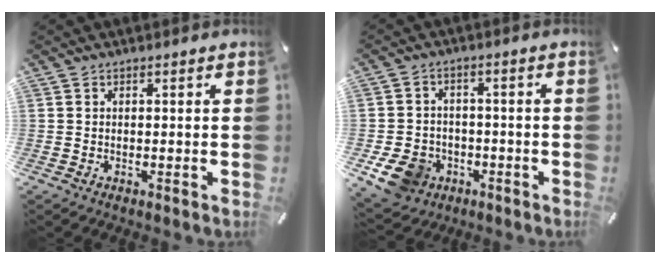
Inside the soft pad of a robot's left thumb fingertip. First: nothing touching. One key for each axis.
{"total": 9.2, "fx": -4.0, "fy": 7.3, "fz": 3.8, "tx": -0.090, "ty": 0.024, "tz": -0.072}